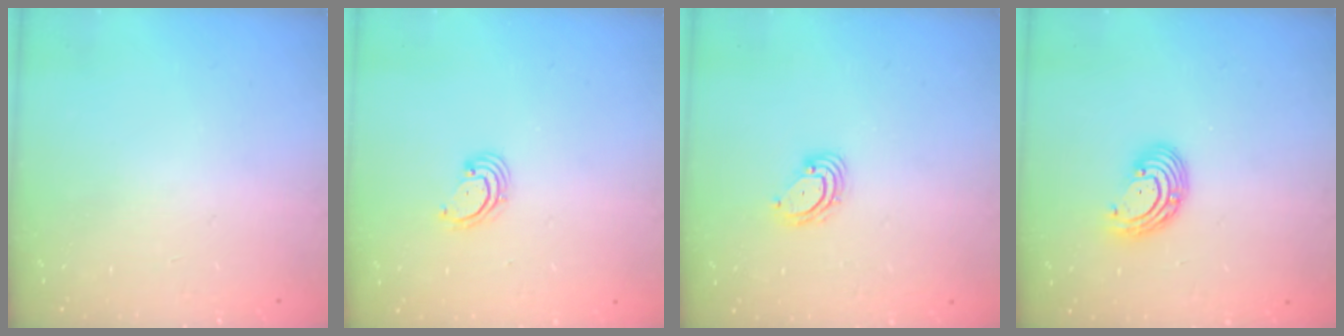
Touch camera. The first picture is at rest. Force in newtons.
{"total": 2.6, "press": 2.6, "slide": 0.3}
{"total": 5.0, "press": 4.9, "slide": 0.4}
{"total": 6.2, "press": 6.1, "slide": 0.9}